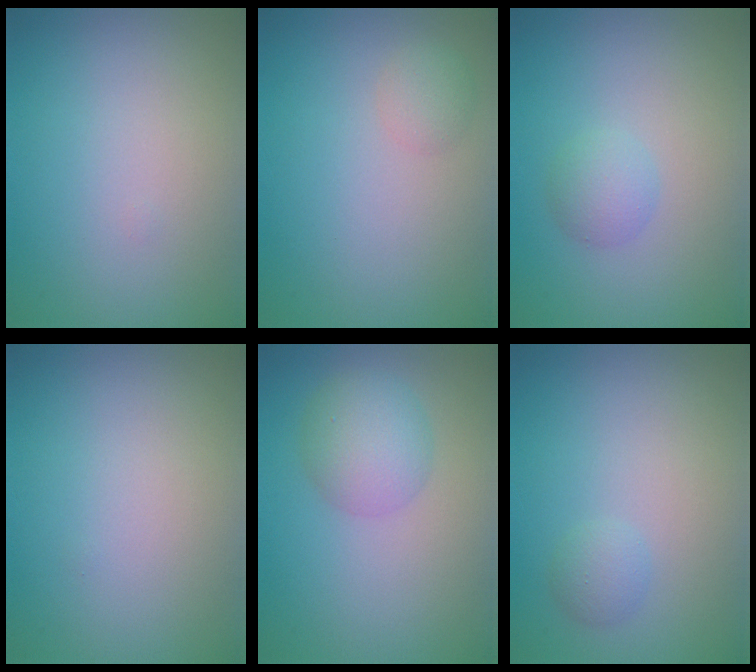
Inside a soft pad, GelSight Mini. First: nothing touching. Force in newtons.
{"total": 1.4, "press": 1.4, "slide": 0.0}
{"total": 1.9, "press": 1.9, "slide": 0.1}
{"total": 0.0}
{"total": 3.7, "press": 3.7, "slide": 0.1}
{"total": 1.2, "press": 1.2, "slide": 0.1}